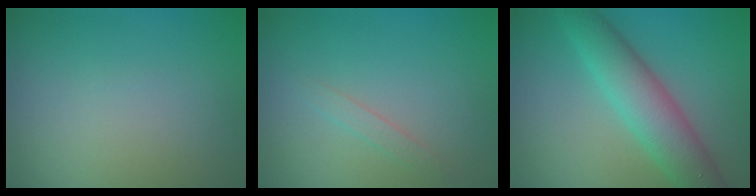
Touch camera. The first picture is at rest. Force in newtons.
{"total": 0.9, "press": 0.9, "slide": 0.1}
{"total": 6.1, "press": 6.1, "slide": 0.1}